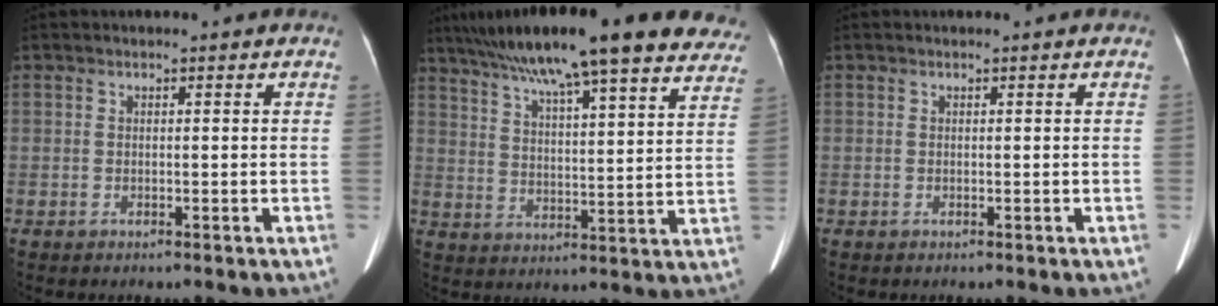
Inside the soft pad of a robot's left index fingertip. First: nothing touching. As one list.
[{"total": 28.8, "force": [23.0, 4.0, 16.9], "torque": [-0.252, 0.019, 0.303]}, {"total": 0.0}]